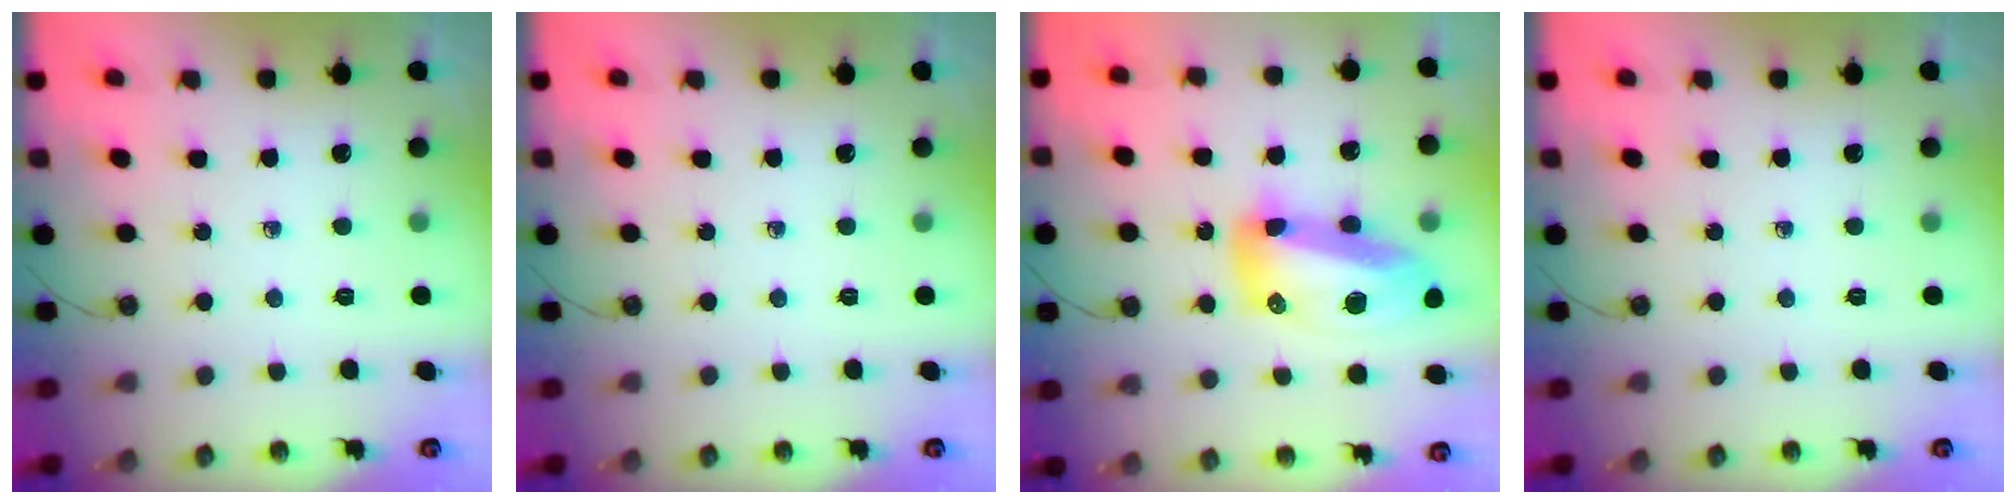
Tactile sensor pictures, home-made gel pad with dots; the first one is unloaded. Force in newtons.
{"total": 0.0}
{"total": 18.8, "press": 18.7, "slide": 1.8}
{"total": 0.0}